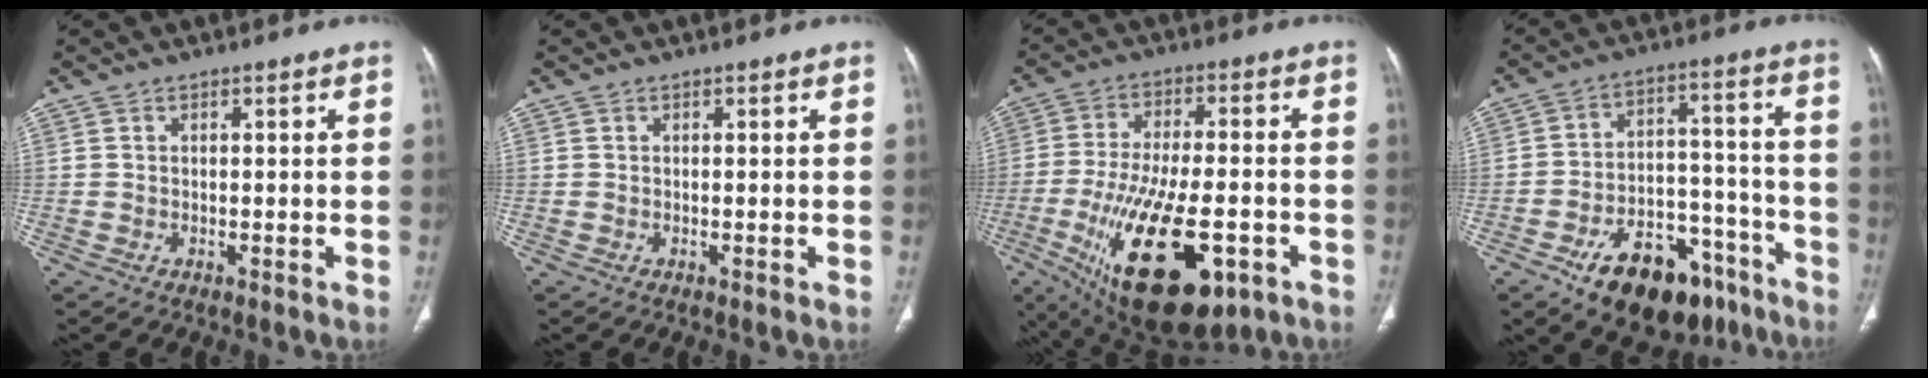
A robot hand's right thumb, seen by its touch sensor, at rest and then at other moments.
{"total": 0.0}
{"total": 23.5, "force": [-8.6, 10.1, 19.5], "torque": [-0.367, 0.001, -0.121]}
{"total": 19.2, "force": [-12.2, 10.4, 10.7], "torque": [-0.131, 0.089, -0.181]}